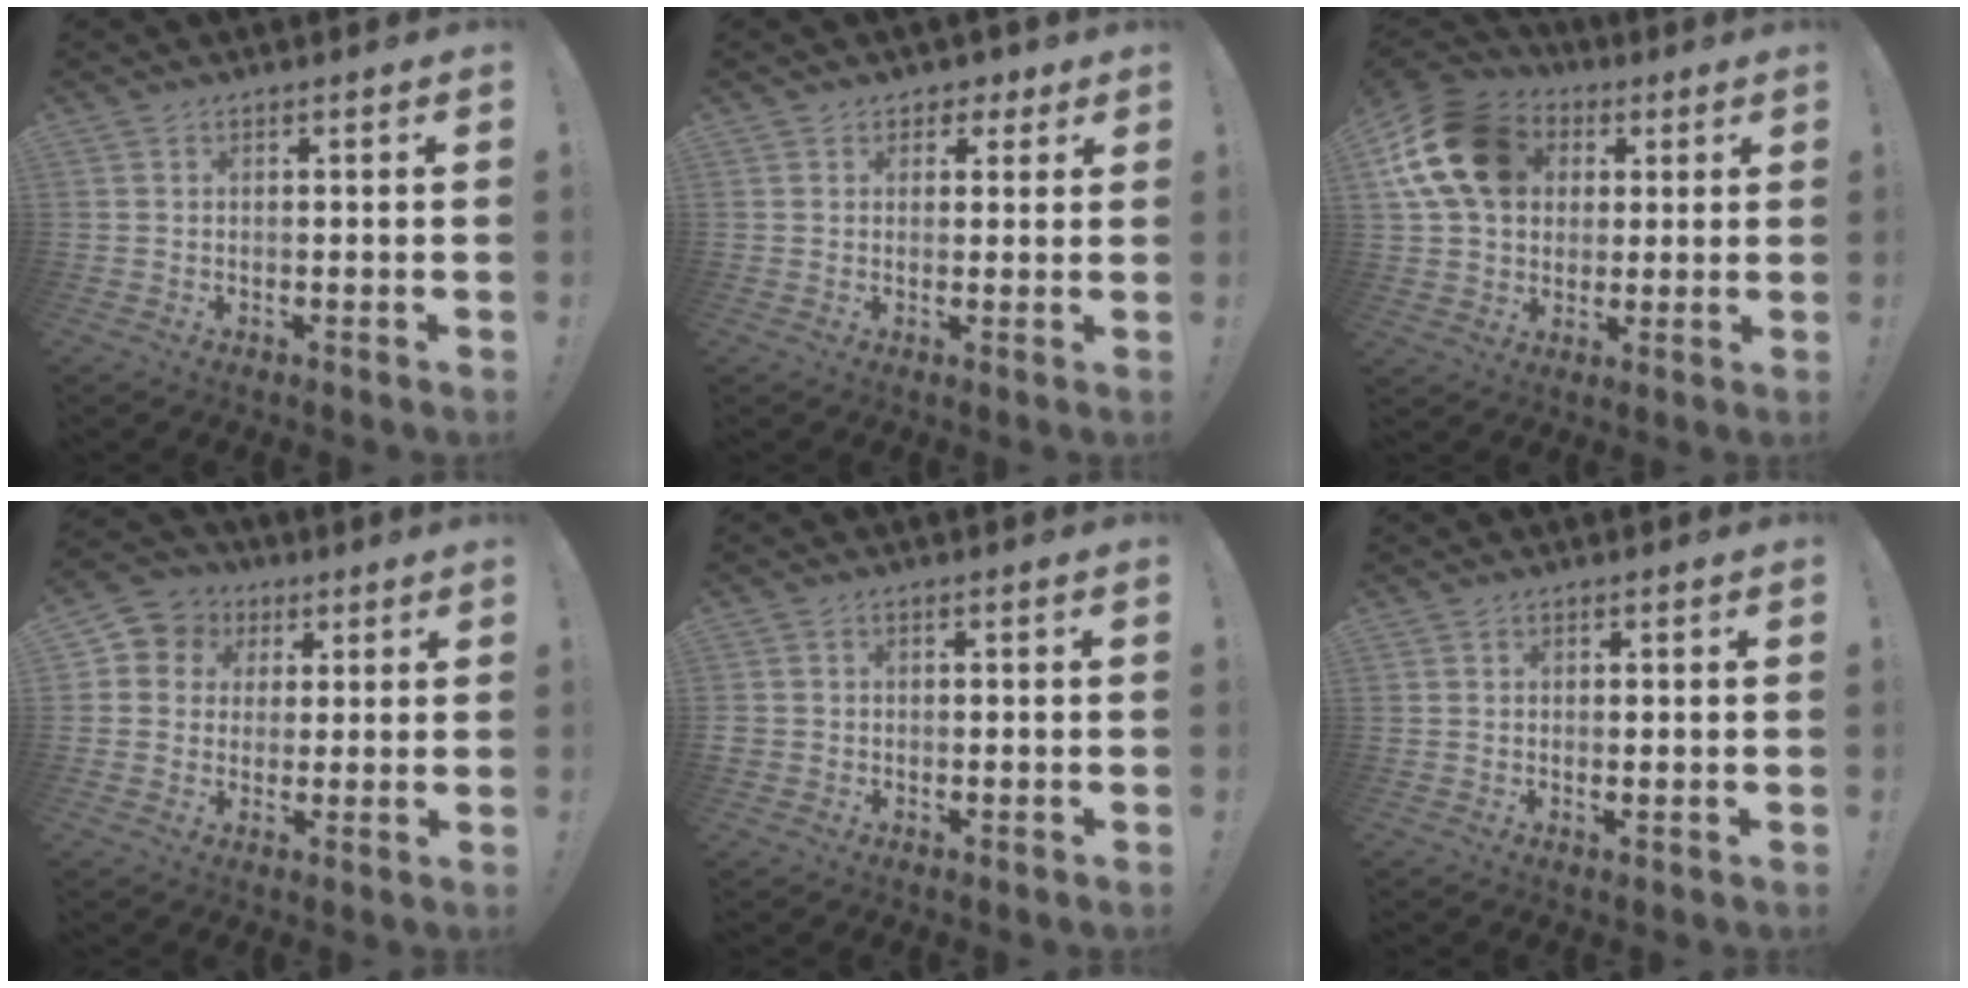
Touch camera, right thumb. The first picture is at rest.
{"total": 3.8, "force": [1.9, 3.2, 1.0], "torque": [0.009, -0.012, 0.029]}
{"total": 18.9, "force": [5.6, 14.4, 10.9], "torque": [-0.186, -0.010, 0.108]}
{"total": 6.9, "force": [1.4, 6.6, 1.6], "torque": [-0.022, -0.002, 0.032]}
{"total": 1.8, "force": [-0.6, 1.7, 0.4], "torque": [-0.012, 0.008, -0.009]}
{"total": 1.0, "force": [0.4, 0.1, 0.9], "torque": [-0.008, -0.003, 0.004]}